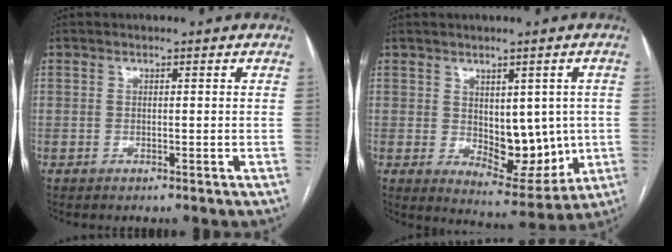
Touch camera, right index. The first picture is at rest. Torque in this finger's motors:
{"motor_torque": [0.68, 0.59, 0.11, 0.02]}